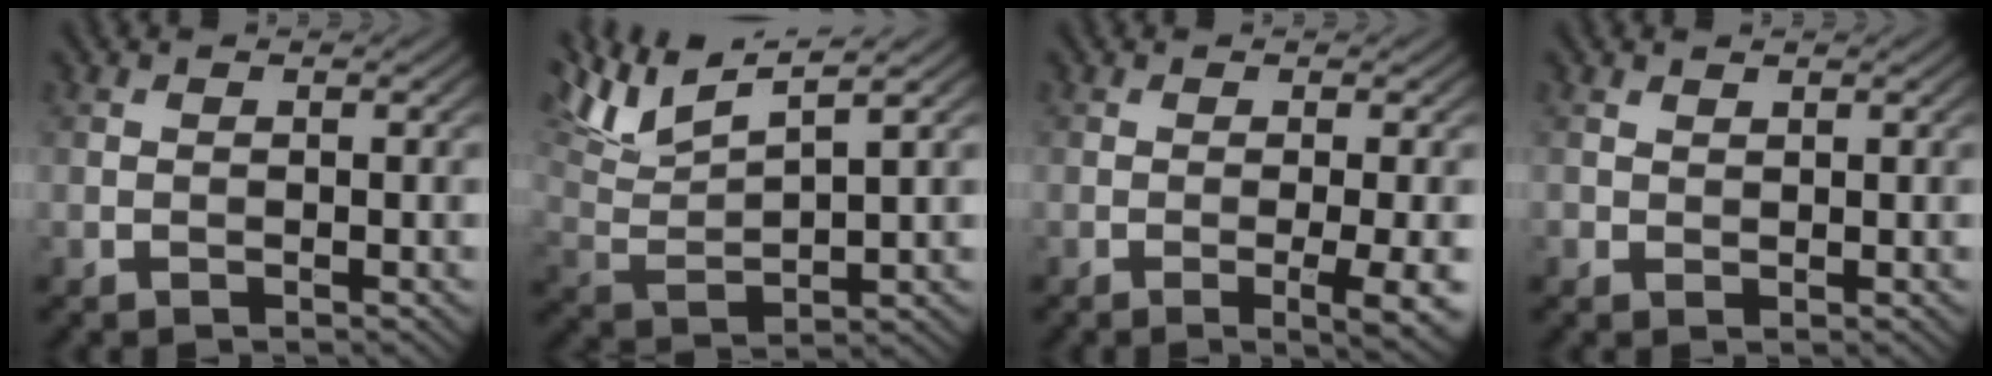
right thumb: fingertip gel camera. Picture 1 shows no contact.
{"total": 9.8, "force": [6.3, 2.2, 7.1], "torque": [-0.157, 0.024, 0.125]}
{"total": 4.2, "force": [-1.1, 0.5, 4.0], "torque": [-0.069, 0.001, -0.017]}
{"total": 0.7, "force": [0.6, 0.4, 0.1], "torque": [-0.006, -0.001, 0.015]}